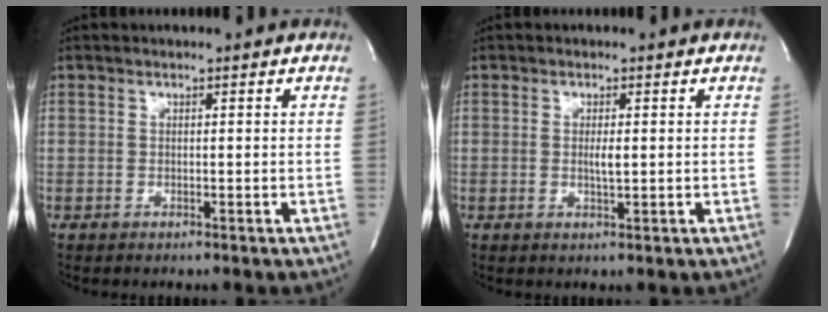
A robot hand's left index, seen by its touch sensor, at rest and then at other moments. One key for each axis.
{"total": 1.7, "fx": 0.0, "fy": 0.3, "fz": 1.7, "tx": -0.035, "ty": -0.001, "tz": 0.001}